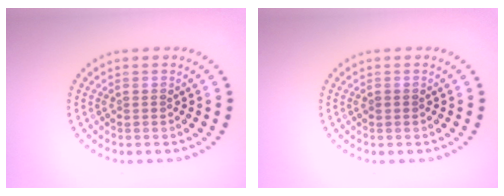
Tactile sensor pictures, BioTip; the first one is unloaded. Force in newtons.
{"total": 0.6, "press": 0.6, "slide": 0.1}